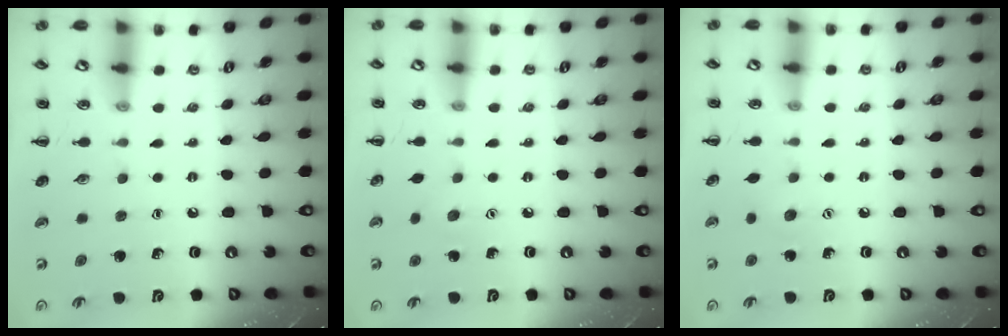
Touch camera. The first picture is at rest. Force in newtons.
{"total": 3.2, "press": 3.1, "slide": 0.7}
{"total": 3.1, "press": 3.0, "slide": 0.7}